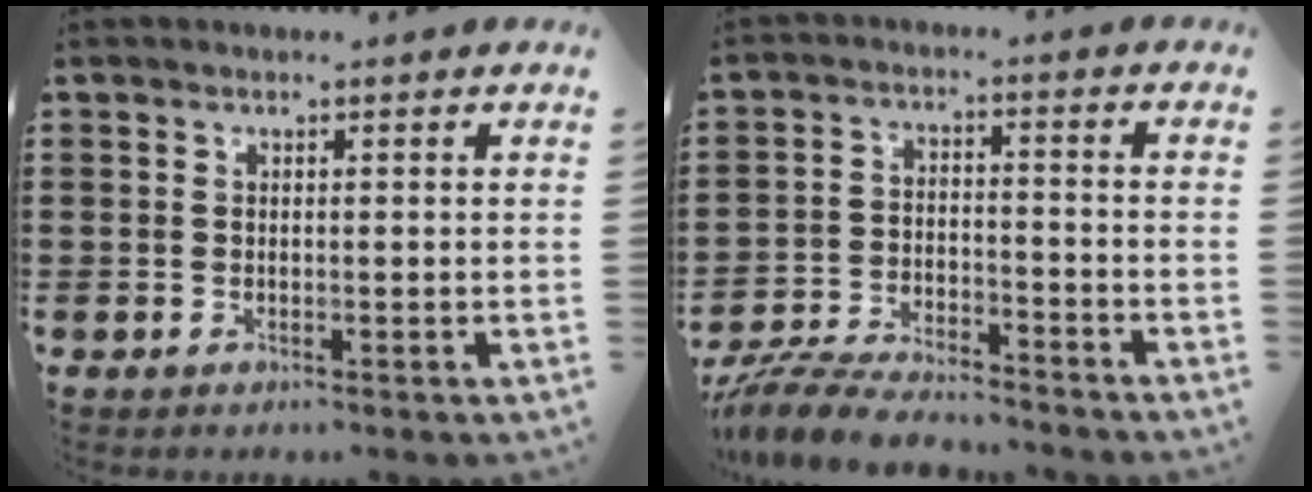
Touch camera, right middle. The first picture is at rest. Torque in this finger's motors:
{"motor_torque": [0.70, -0.15, 0.16, 0.06]}